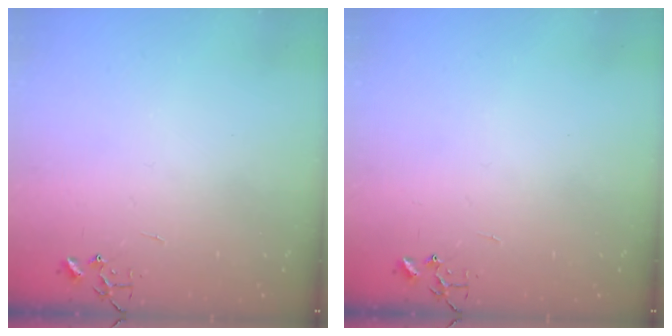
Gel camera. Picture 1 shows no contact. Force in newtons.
{"total": 0.0}